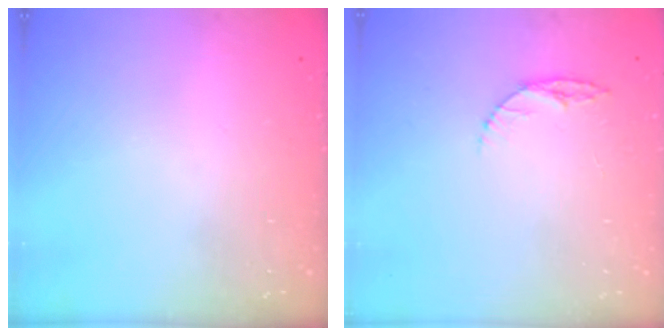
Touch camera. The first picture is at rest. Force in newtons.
{"total": 5.0, "press": 5.0, "slide": 0.5}